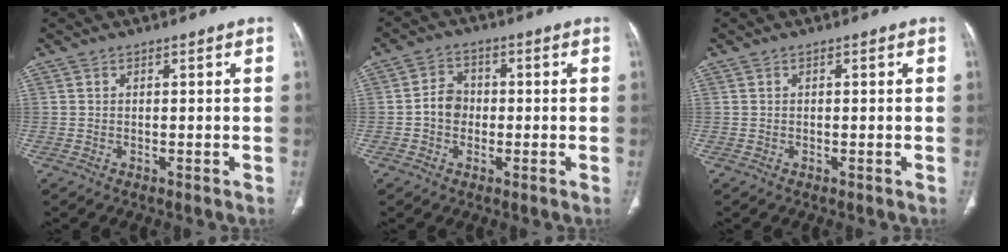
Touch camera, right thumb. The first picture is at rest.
{"total": 4.9, "force": [-0.7, 4.1, 2.5], "torque": [-0.028, 0.016, -0.019]}
{"total": 0.0}